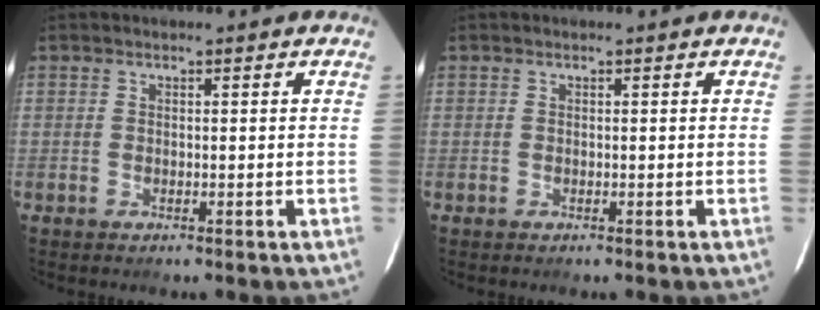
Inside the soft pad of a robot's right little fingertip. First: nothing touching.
{"total": 0.0}